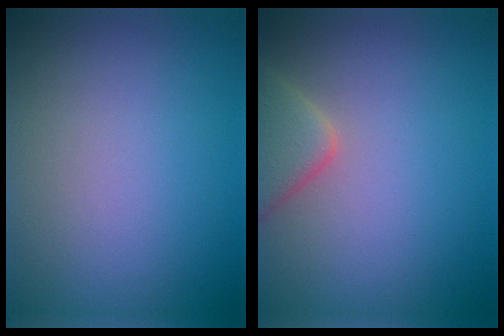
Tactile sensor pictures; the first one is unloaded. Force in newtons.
{"total": 3.7, "press": 3.7, "slide": 0.2}